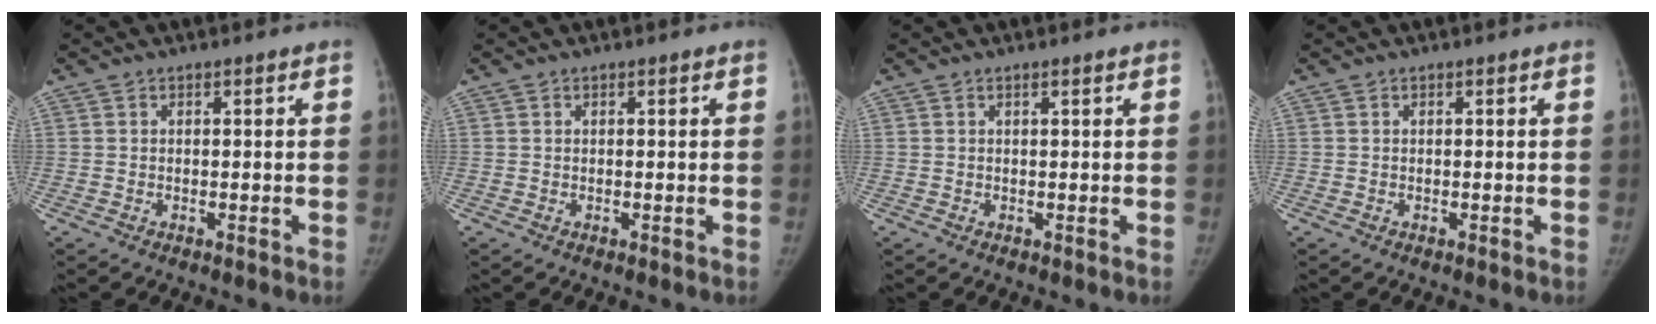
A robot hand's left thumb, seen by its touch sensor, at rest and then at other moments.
{"total": 0.0}
{"total": 0.5, "force": [0.4, -0.1, 0.3], "torque": [-0.008, -0.003, 0.013]}
{"total": 0.0}